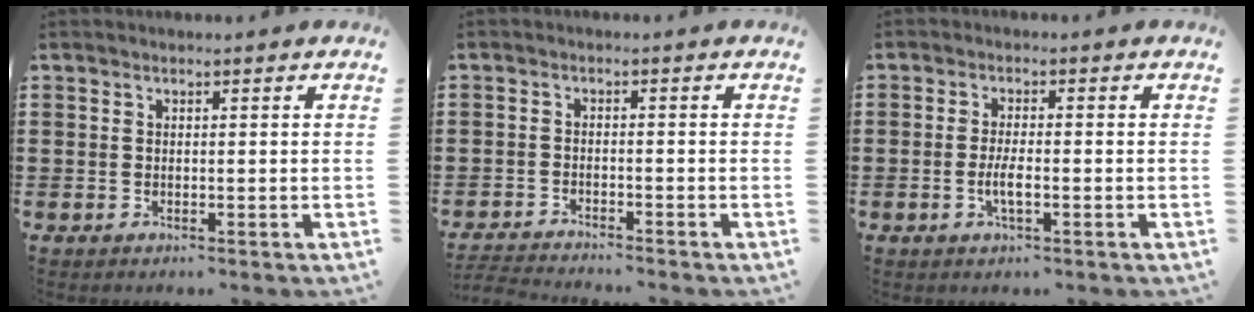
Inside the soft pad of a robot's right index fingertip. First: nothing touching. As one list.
[{"total": 2.6, "force": [-2.6, -0.1, -0.1], "torque": [-0.002, -0.002, -0.055]}, {"total": 3.1, "force": [-0.9, 0.7, 2.9], "torque": [-0.057, -0.002, -0.018]}]